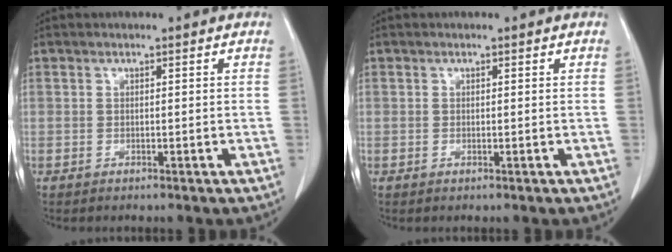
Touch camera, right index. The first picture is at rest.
{"total": 0.0}